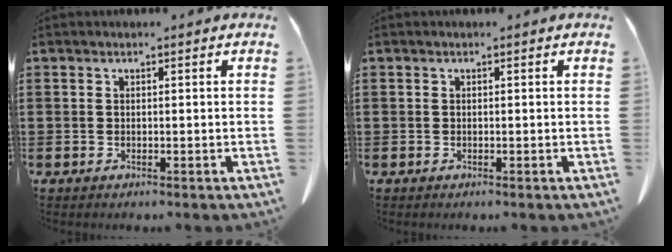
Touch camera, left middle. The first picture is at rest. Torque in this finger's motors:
{"motor_torque": [-0.03, -0.12, -0.05, 0.01]}